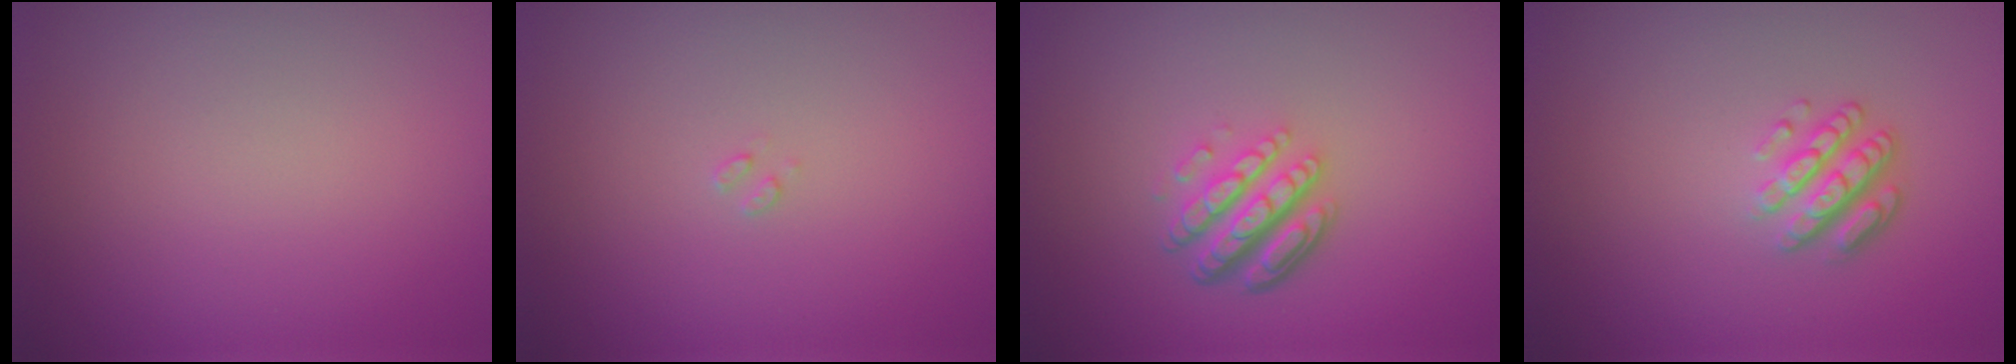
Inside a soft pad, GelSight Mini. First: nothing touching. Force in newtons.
{"total": 0.6, "press": 0.6, "slide": 0.2}
{"total": 4.9, "press": 3.5, "slide": 3.4}
{"total": 3.6, "press": 2.6, "slide": 2.5}